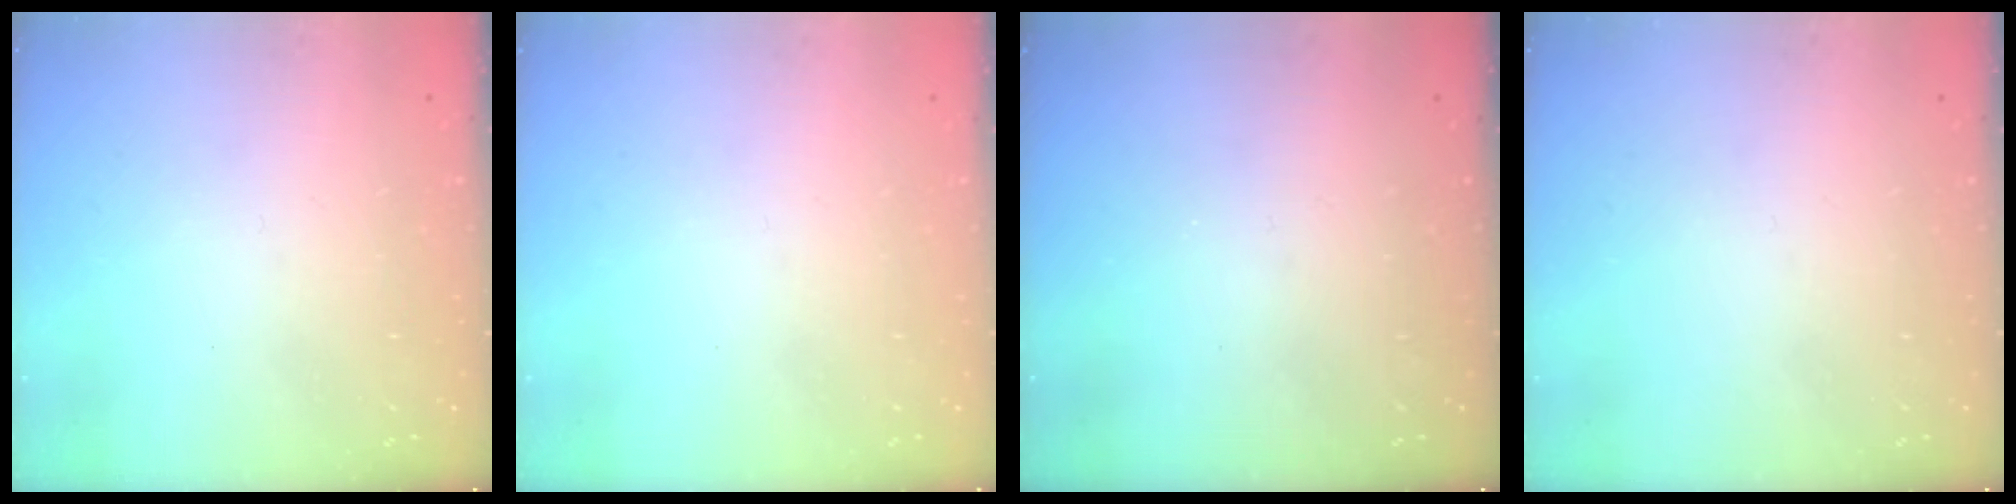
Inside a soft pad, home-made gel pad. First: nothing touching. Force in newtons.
{"total": 0.0}
{"total": 0.0}
{"total": 0.0}